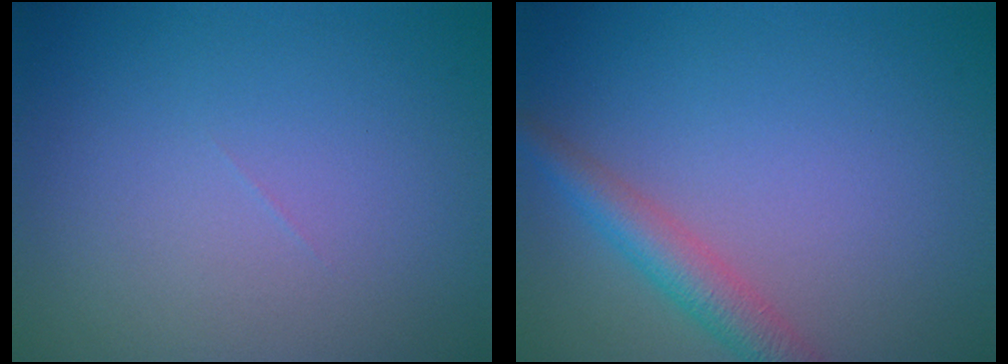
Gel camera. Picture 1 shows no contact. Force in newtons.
{"total": 3.2, "press": 3.2, "slide": 0.1}